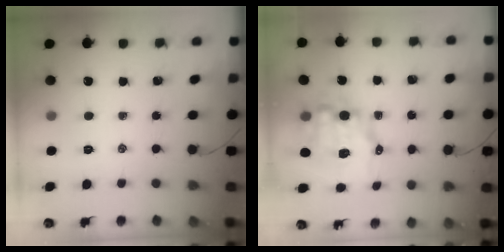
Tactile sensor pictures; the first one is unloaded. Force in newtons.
{"total": 10.6, "press": 10.3, "slide": 2.4}